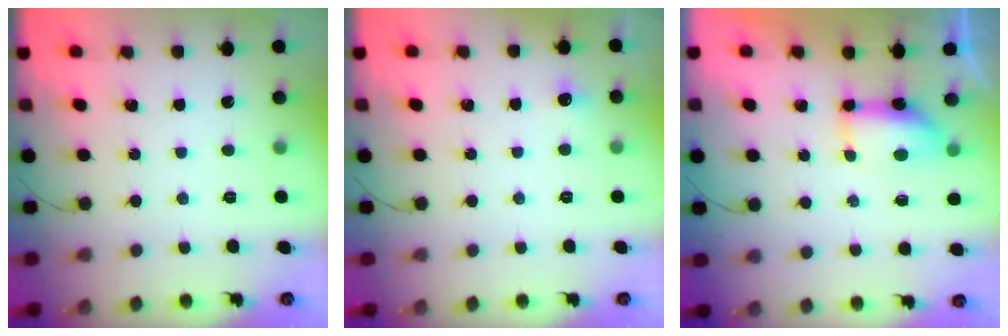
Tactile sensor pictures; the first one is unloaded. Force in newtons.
{"total": 3.7, "press": 3.4, "slide": 1.4}
{"total": 7.4, "press": 7.0, "slide": 2.3}